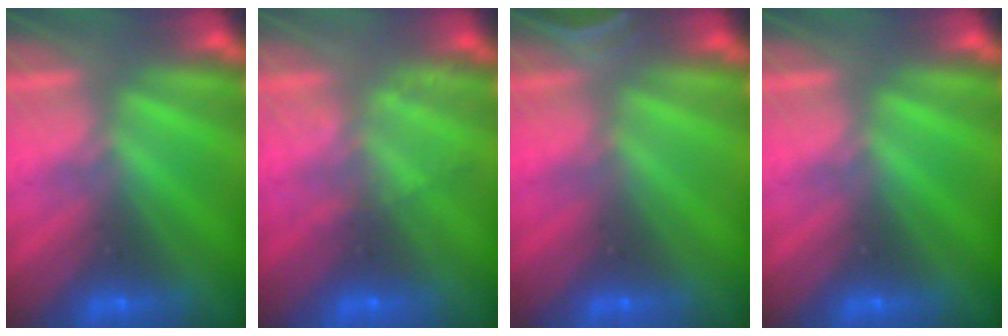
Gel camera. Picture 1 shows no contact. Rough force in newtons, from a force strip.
{"total": 2.2}
{"total": 2.5}
{"total": 0.0}